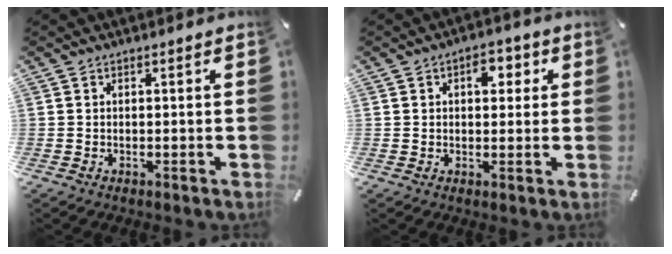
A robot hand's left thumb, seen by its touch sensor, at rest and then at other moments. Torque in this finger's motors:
{"motor_torque": [0.41, 0.17, 0.06, -0.06, 0.03]}